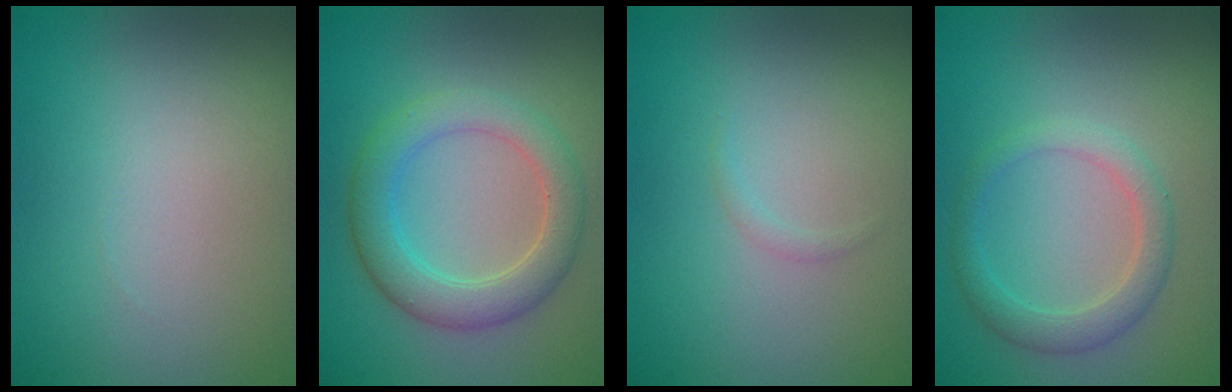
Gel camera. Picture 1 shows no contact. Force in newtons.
{"total": 4.6, "press": 4.5, "slide": 0.2}
{"total": 0.5, "press": 0.5, "slide": 0.1}
{"total": 2.6, "press": 2.6, "slide": 0.2}